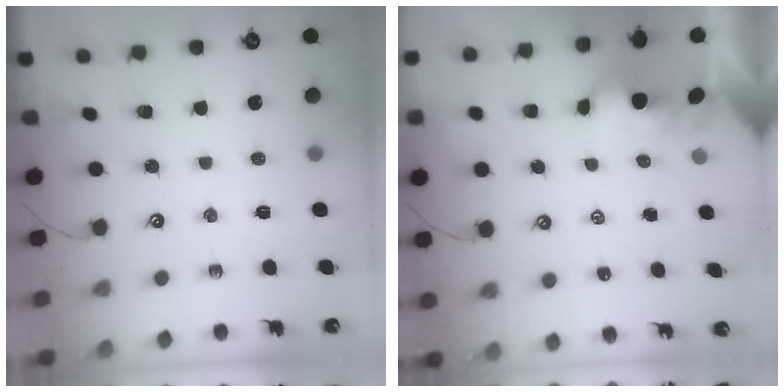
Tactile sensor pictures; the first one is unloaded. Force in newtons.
{"total": 1.8, "press": 1.8, "slide": 0.1}